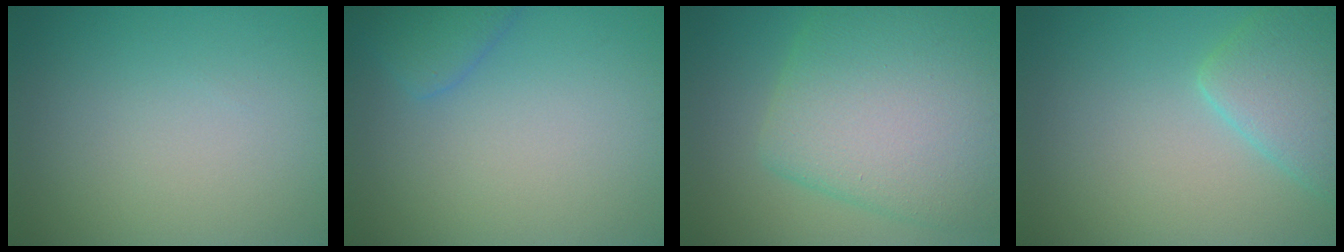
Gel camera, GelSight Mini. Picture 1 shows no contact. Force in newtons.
{"total": 2.5, "press": 2.5, "slide": 0.2}
{"total": 9.8, "press": 9.8, "slide": 0.3}
{"total": 4.6, "press": 4.6, "slide": 0.3}